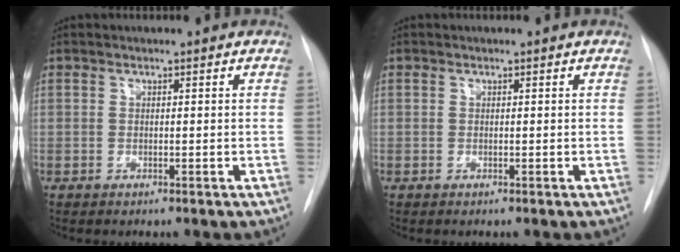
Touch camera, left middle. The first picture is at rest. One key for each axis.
{"total": 0.0}